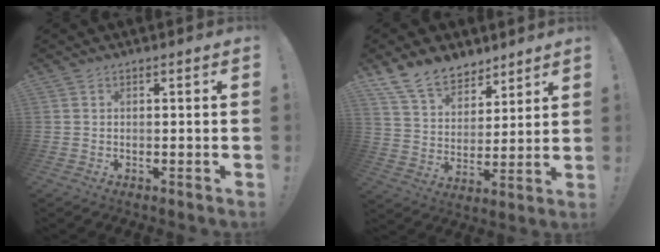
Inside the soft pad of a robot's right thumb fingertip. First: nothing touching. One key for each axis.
{"total": 13.7, "fx": 10.5, "fy": 7.7, "fz": 4.3, "tx": -0.089, "ty": -0.072, "tz": 0.203}